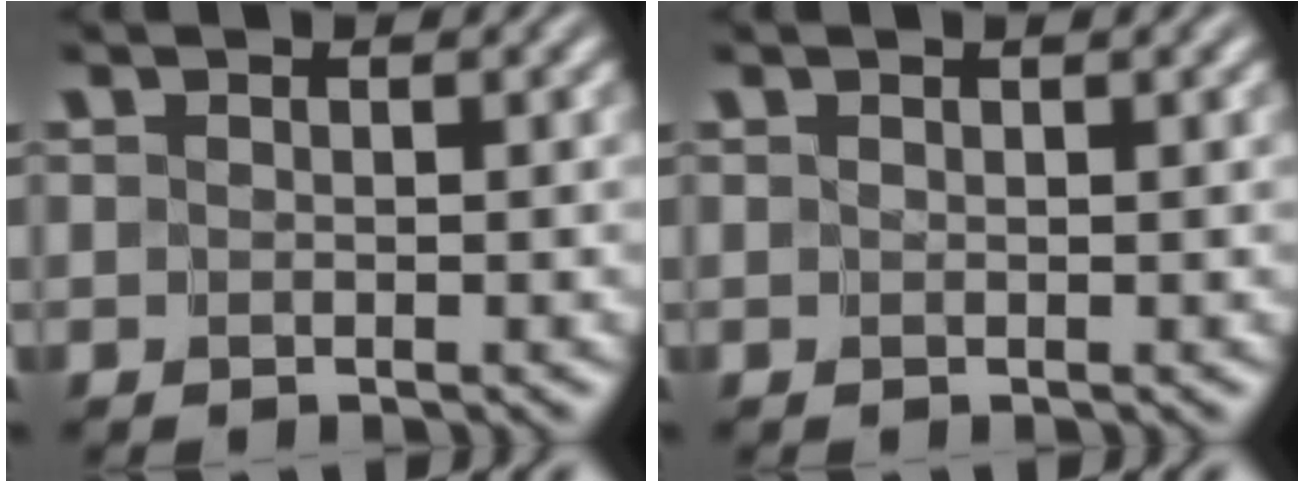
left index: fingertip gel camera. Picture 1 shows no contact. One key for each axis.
{"total": 1.3, "fx": 0.9, "fy": 0.3, "fz": 0.9, "tx": -0.010, "ty": -0.001, "tz": 0.009}